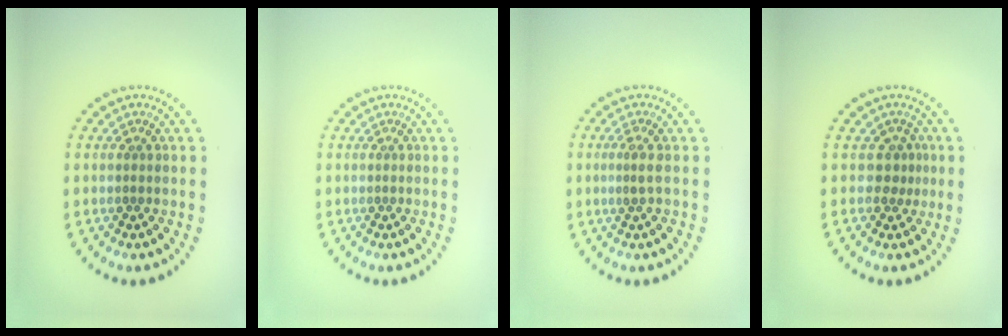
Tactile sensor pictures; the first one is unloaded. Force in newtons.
{"total": 0.0}
{"total": 1.1, "press": 0.7, "slide": 0.9}
{"total": 1.7, "press": 1.2, "slide": 1.1}